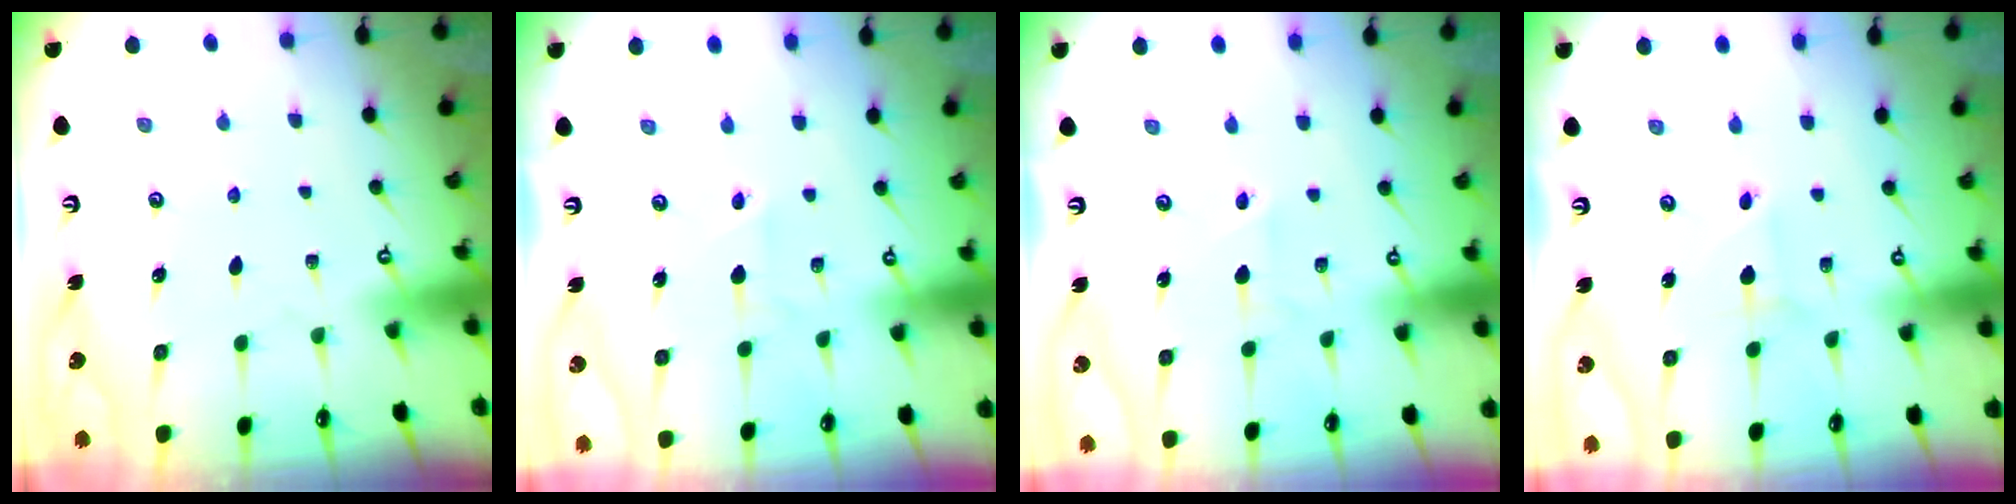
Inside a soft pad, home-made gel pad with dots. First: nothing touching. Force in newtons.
{"total": 1.2, "press": 1.2, "slide": 0.2}
{"total": 1.2, "press": 1.2, "slide": 0.2}
{"total": 0.7, "press": 0.7, "slide": 0.0}